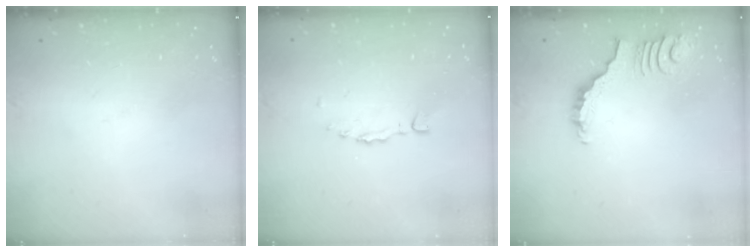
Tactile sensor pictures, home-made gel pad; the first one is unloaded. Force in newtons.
{"total": 0.0}
{"total": 3.6, "press": 3.6, "slide": 0.5}